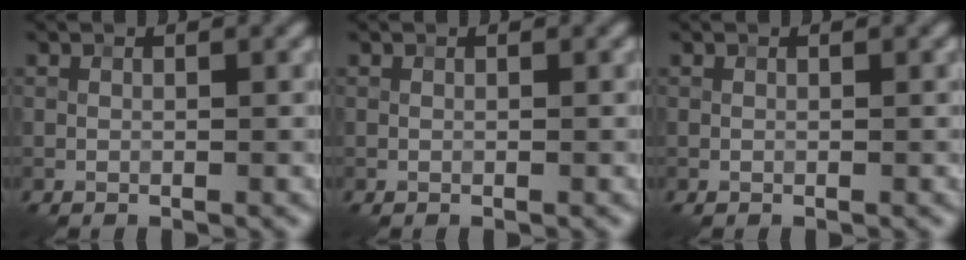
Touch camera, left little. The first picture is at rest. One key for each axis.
{"total": 0.0}
{"total": 0.0}